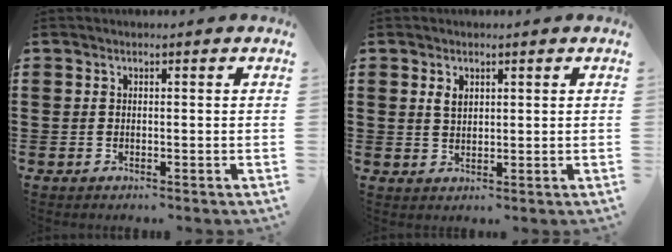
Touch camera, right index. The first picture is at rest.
{"total": 1.9, "force": [0.9, 1.1, 1.2], "torque": [-0.028, 0.004, 0.016]}